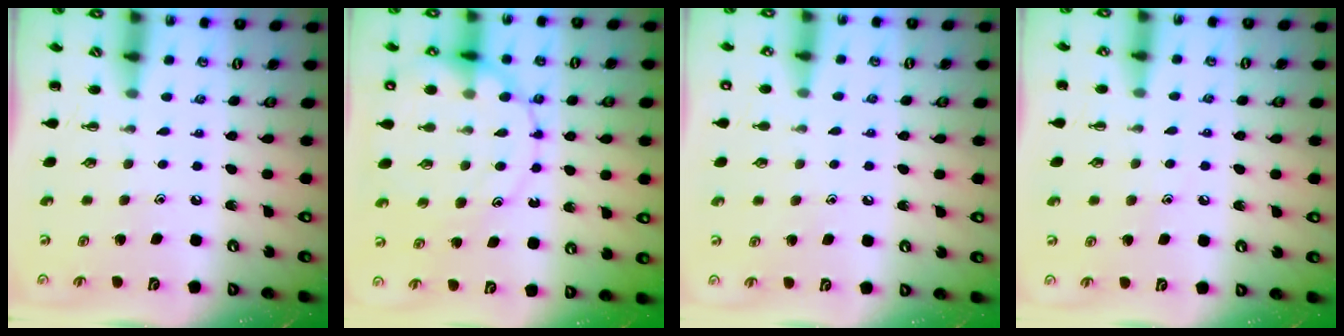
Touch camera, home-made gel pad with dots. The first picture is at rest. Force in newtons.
{"total": 16.6, "press": 16.4, "slide": 2.8}
{"total": 6.0, "press": 5.7, "slide": 2.0}
{"total": 5.1, "press": 4.8, "slide": 1.5}